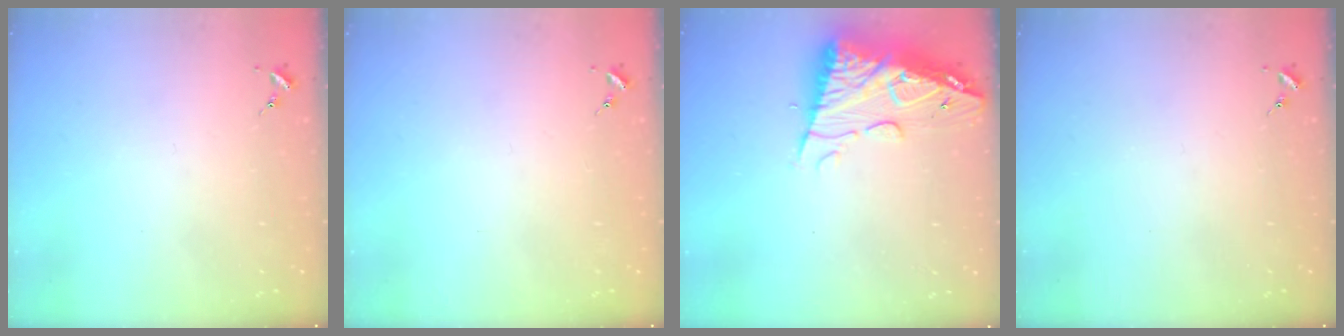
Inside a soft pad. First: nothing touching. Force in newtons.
{"total": 0.0}
{"total": 13.1, "press": 13.1, "slide": 1.3}
{"total": 0.0}